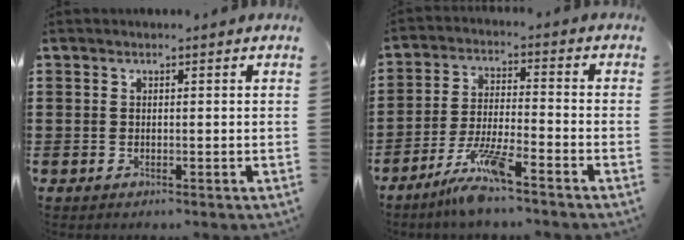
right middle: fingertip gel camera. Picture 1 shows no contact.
{"total": 7.7, "force": [-6.1, 0.3, 4.8], "torque": [-0.100, -0.011, -0.114]}